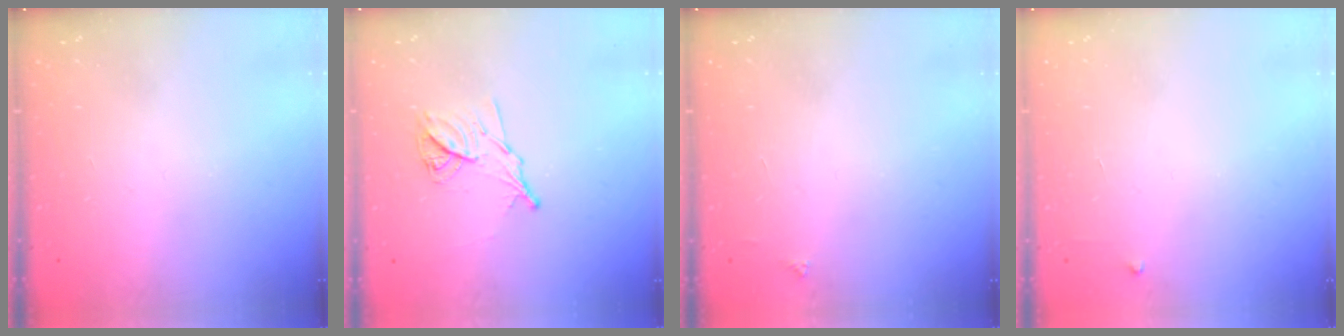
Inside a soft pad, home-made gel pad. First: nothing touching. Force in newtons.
{"total": 10.0, "press": 10.0, "slide": 0.1}
{"total": 2.0, "press": 2.0, "slide": 0.3}
{"total": 2.3, "press": 2.3, "slide": 0.3}